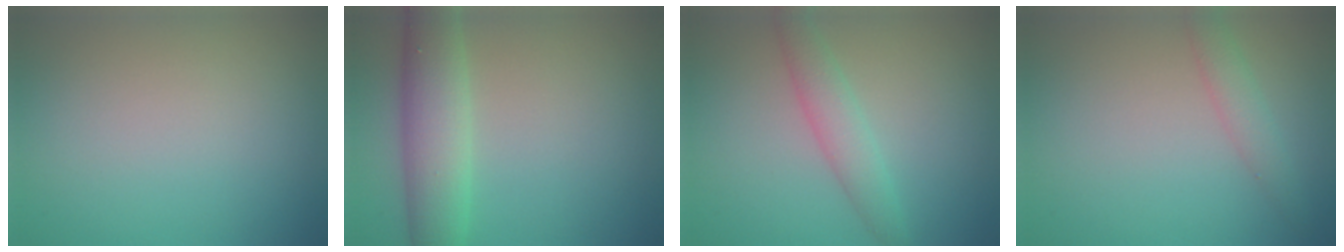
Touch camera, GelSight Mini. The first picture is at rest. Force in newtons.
{"total": 4.7, "press": 4.7, "slide": 0.3}
{"total": 2.7, "press": 2.7, "slide": 0.1}
{"total": 1.9, "press": 1.9, "slide": 0.2}